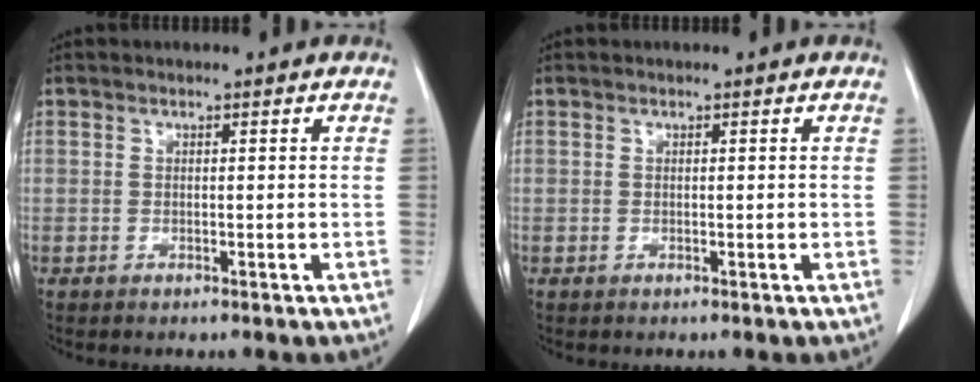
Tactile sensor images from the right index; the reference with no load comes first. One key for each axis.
{"total": 0.0}